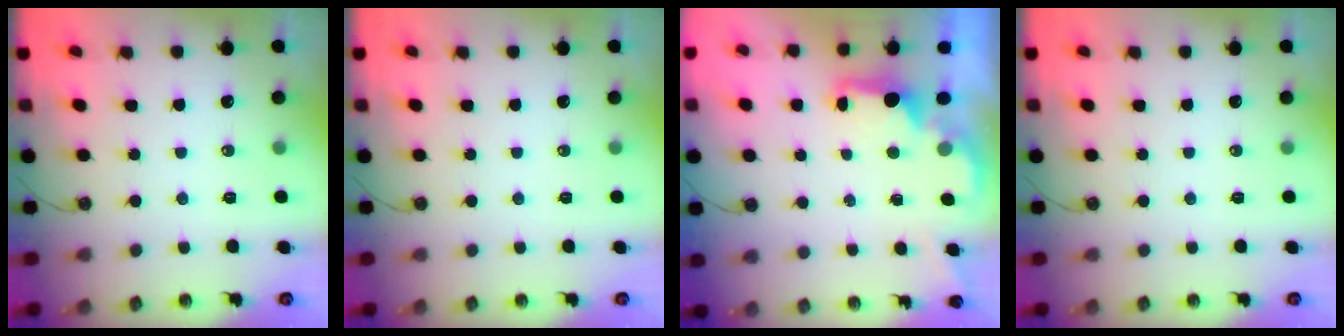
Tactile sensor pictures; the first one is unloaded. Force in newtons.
{"total": 0.0}
{"total": 1.9, "press": 1.7, "slide": 0.7}
{"total": 0.0}